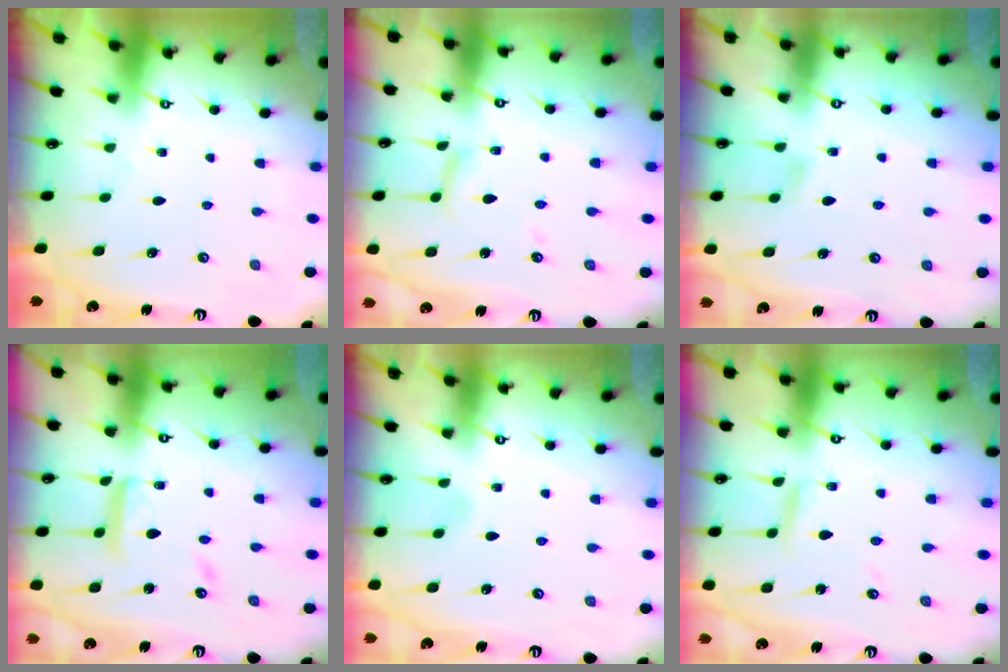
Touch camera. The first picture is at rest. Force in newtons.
{"total": 5.0, "press": 4.9, "slide": 0.3}
{"total": 5.2, "press": 5.2, "slide": 0.7}
{"total": 12.3, "press": 12.2, "slide": 1.1}
{"total": 2.3, "press": 2.3, "slide": 0.3}
{"total": 3.4, "press": 3.4, "slide": 0.3}